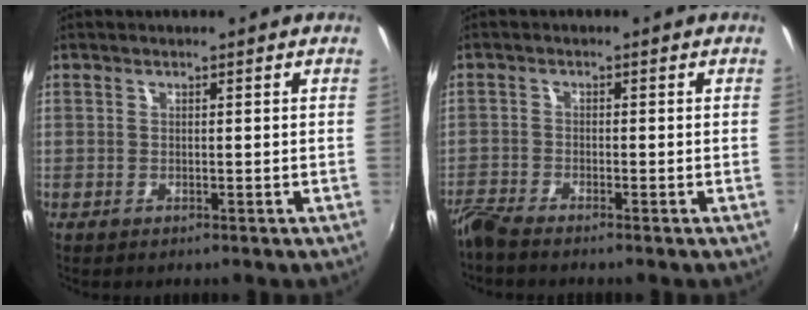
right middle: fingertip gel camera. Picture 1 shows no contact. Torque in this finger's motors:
{"motor_torque": [1.09, -1.05, 0.47, 0.21]}